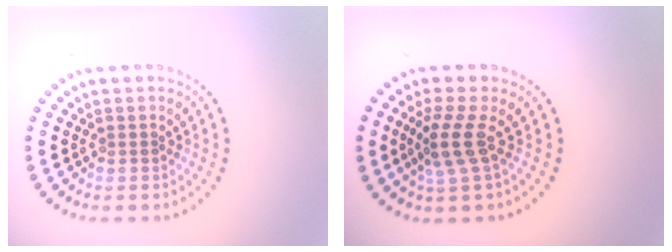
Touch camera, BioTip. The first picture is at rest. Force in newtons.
{"total": 2.9, "press": 2.2, "slide": 1.9}